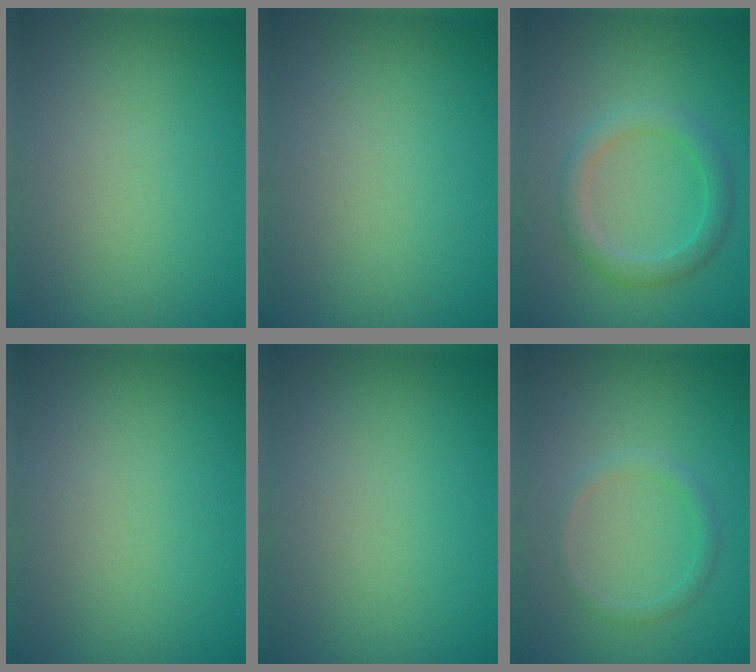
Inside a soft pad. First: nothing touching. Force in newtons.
{"total": 0.0}
{"total": 2.6, "press": 2.6, "slide": 0.1}
{"total": 0.0}
{"total": 0.0}
{"total": 1.3, "press": 1.3, "slide": 0.1}